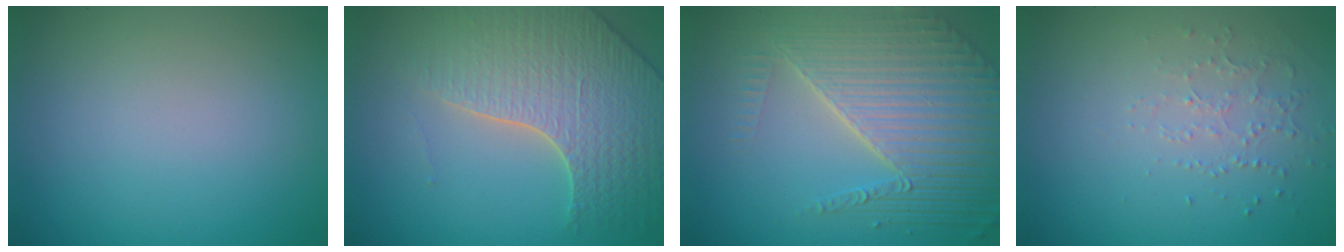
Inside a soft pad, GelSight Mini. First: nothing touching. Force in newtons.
{"total": 5.8, "press": 4.9, "slide": 3.0}
{"total": 8.2, "press": 5.7, "slide": 5.9}
{"total": 1.0, "press": 0.7, "slide": 0.8}